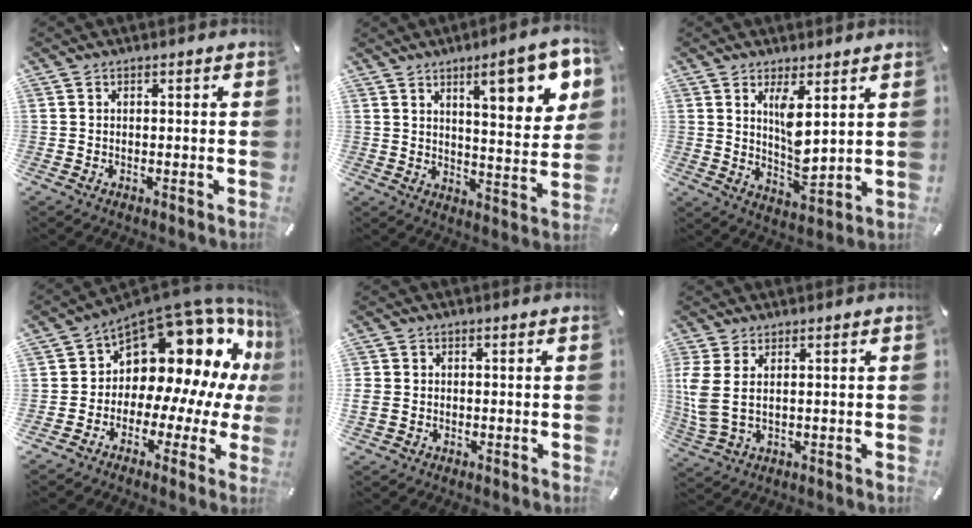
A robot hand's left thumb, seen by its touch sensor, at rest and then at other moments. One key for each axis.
{"total": 14.0, "fx": 7.7, "fy": 4.2, "fz": 11.0, "tx": -0.142, "ty": -0.039, "tz": 0.117}
{"total": 8.0, "fx": 3.8, "fy": 2.7, "fz": 6.5, "tx": -0.125, "ty": -0.032, "tz": 0.061}
{"total": 15.4, "fx": 8.1, "fy": 9.7, "fz": 8.9, "tx": -0.121, "ty": -0.092, "tz": 0.138}
{"total": 2.5, "fx": -0.2, "fy": 2.4, "fz": 0.7, "tx": -0.018, "ty": 0.003, "tz": -0.007}
{"total": 5.6, "fx": 1.2, "fy": 2.6, "fz": 4.8, "tx": -0.118, "ty": -0.010, "tz": 0.022}